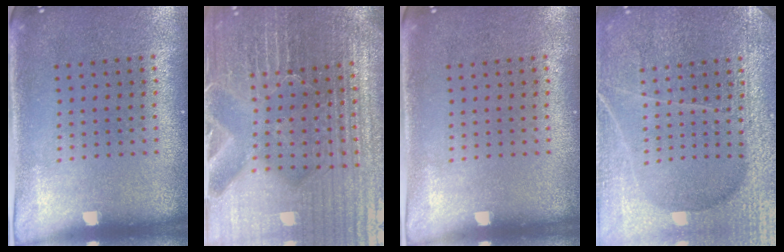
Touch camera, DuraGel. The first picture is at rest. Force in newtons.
{"total": 6.3, "press": 5.6, "slide": 2.9}
{"total": 0.0}
{"total": 6.4, "press": 6.3, "slide": 0.7}